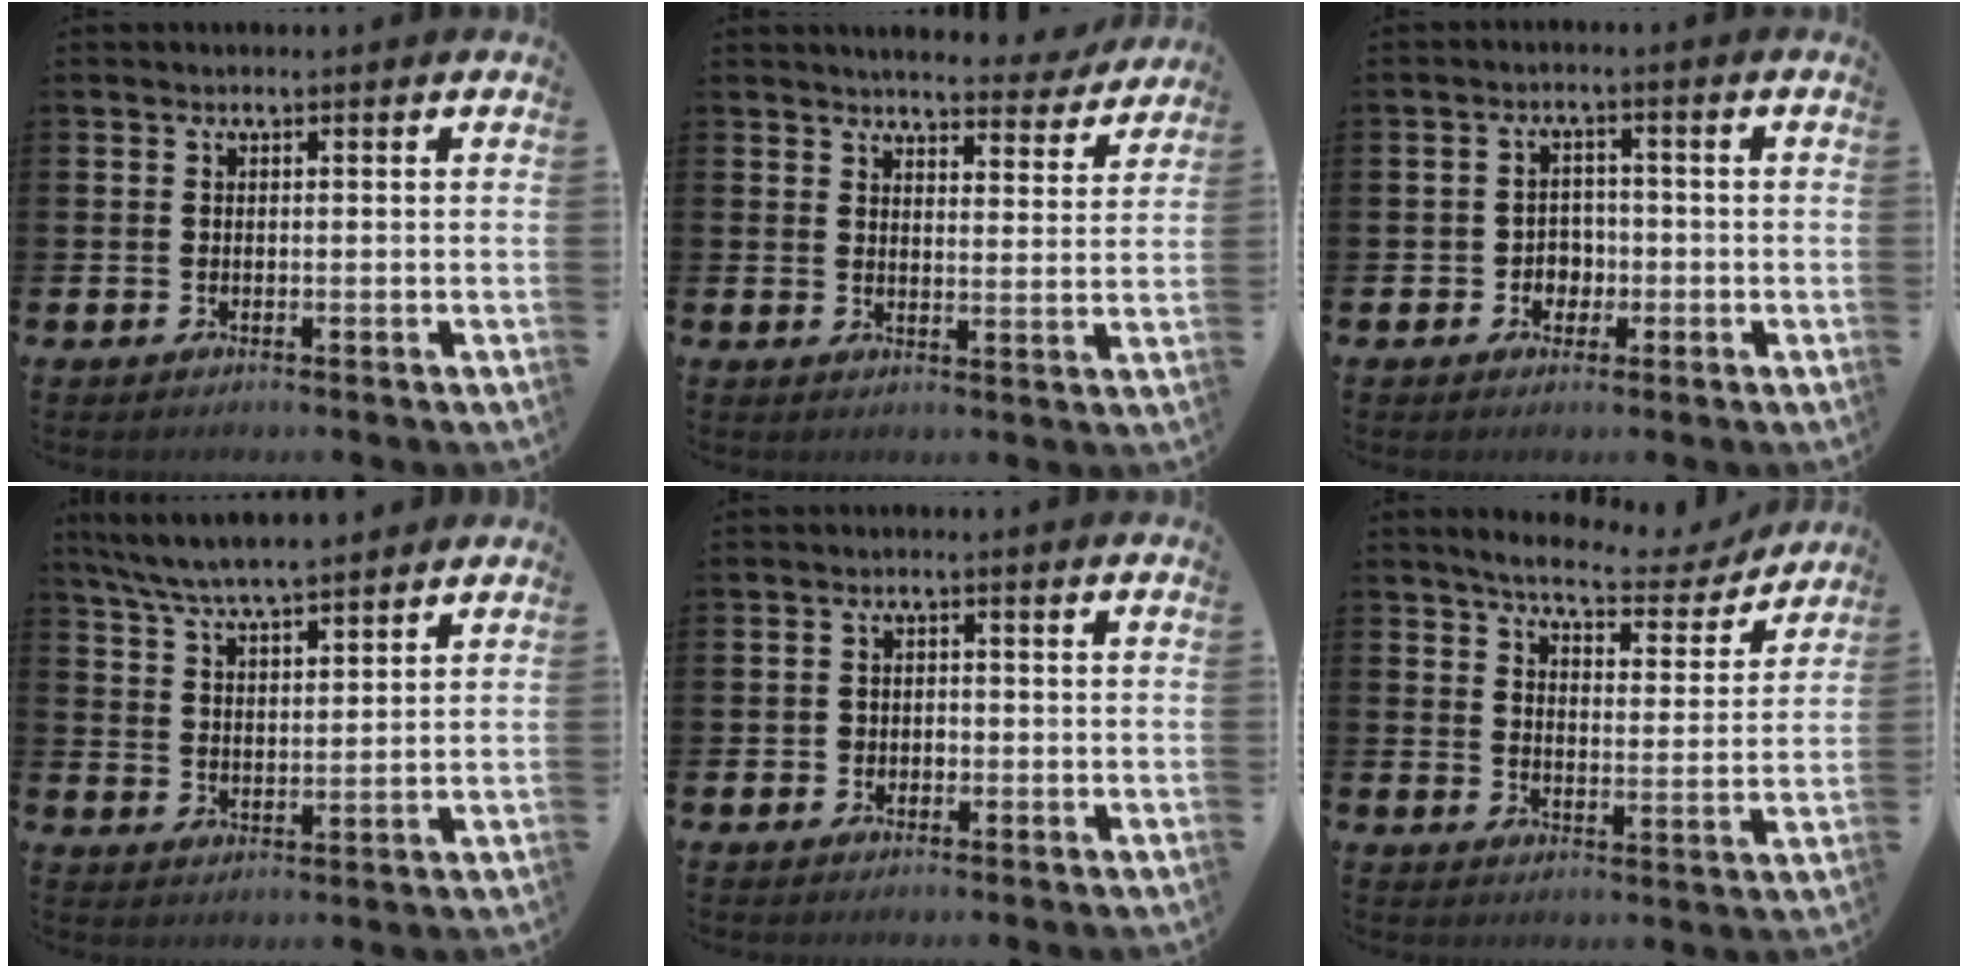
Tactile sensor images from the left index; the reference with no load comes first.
{"total": 4.8, "force": [4.7, 0.7, 0.7], "torque": [-0.021, -0.034, 0.080]}
{"total": 2.7, "force": [-0.9, 2.4, 0.9], "torque": [-0.014, 0.002, -0.026]}
{"total": 6.7, "force": [6.4, 0.6, 1.8], "torque": [-0.064, -0.026, 0.117]}
{"total": 1.4, "force": [-0.4, 1.3, 0.4], "torque": [-0.001, 0.000, -0.014]}
{"total": 6.2, "force": [5.8, 1.2, 2.0], "torque": [-0.052, -0.035, 0.096]}